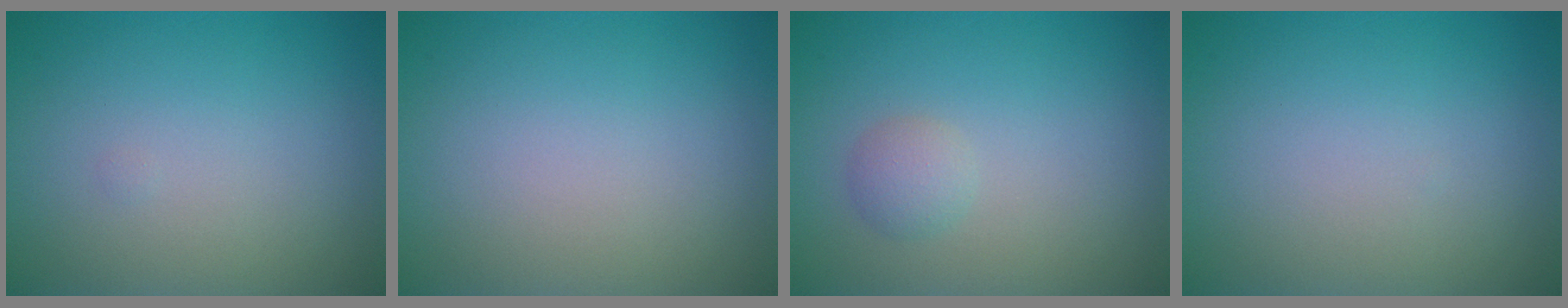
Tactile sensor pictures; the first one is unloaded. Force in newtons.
{"total": 0.0}
{"total": 1.4, "press": 1.4, "slide": 0.1}
{"total": 0.0}